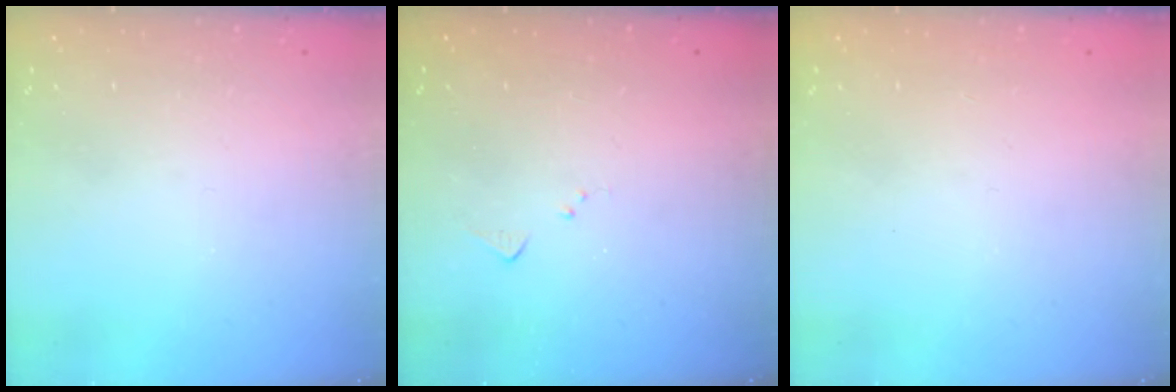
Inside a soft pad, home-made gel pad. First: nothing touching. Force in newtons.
{"total": 4.1, "press": 4.1, "slide": 0.6}
{"total": 0.9, "press": 0.9, "slide": 0.1}